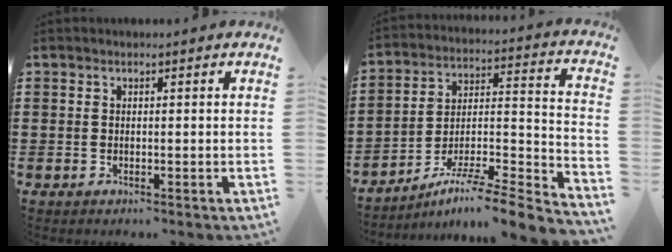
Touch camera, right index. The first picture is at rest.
{"total": 6.4, "force": [-5.2, 0.0, 3.9], "torque": [-0.063, -0.012, -0.106]}